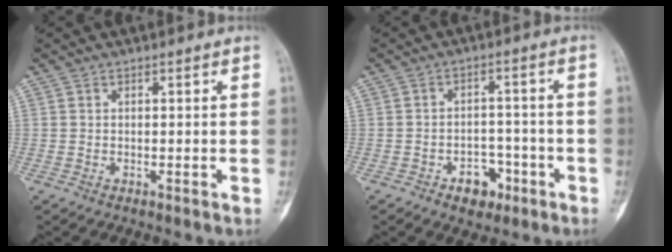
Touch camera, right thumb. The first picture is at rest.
{"total": 6.0, "force": [-3.2, 4.1, 3.0], "torque": [-0.014, 0.032, -0.043]}